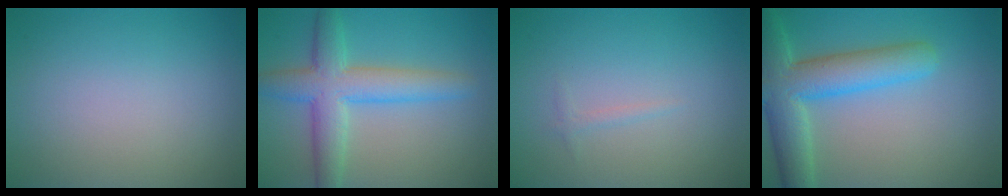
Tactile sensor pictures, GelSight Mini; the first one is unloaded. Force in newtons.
{"total": 5.8, "press": 5.8, "slide": 0.2}
{"total": 0.6, "press": 0.6, "slide": 0.1}
{"total": 7.5, "press": 7.5, "slide": 0.4}